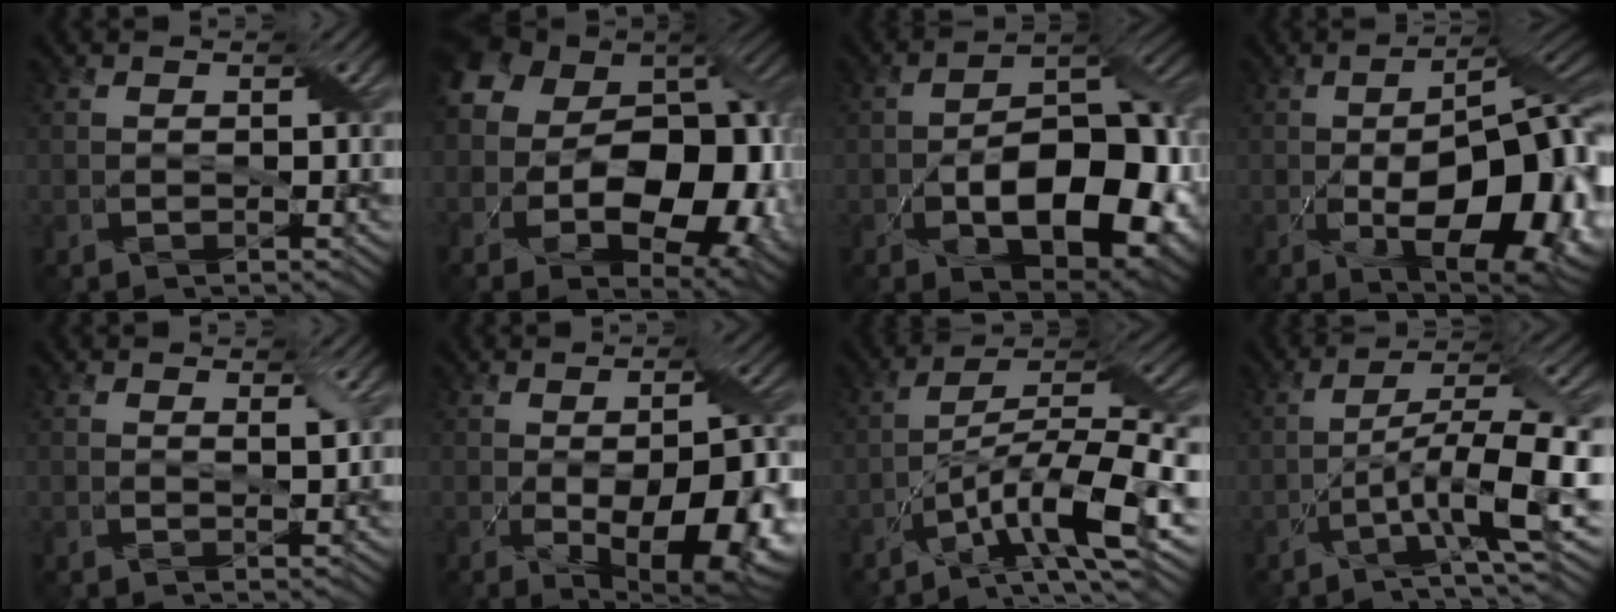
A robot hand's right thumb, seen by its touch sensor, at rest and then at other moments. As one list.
[{"total": 18.5, "force": [-1.7, 12.7, 13.4], "torque": [-0.234, -0.037, 0.004]}, {"total": 14.4, "force": [-4.5, 7.4, 11.5], "torque": [-0.161, -0.018, -0.070]}, {"total": 18.5, "force": [-4.9, 7.9, 15.9], "torque": [-0.210, -0.018, -0.062]}, {"total": 1.4, "force": [0.8, 0.3, 1.1], "torque": [-0.020, -0.001, 0.015]}, {"total": 13.5, "force": [-4.0, 5.8, 11.6], "torque": [-0.149, -0.032, -0.029]}, {"total": 12.0, "force": [-6.0, 3.2, 9.9], "torque": [-0.174, 0.004, -0.110]}, {"total": 9.9, "force": [-3.5, 1.7, 9.1], "torque": [-0.144, 0.011, -0.063]}]